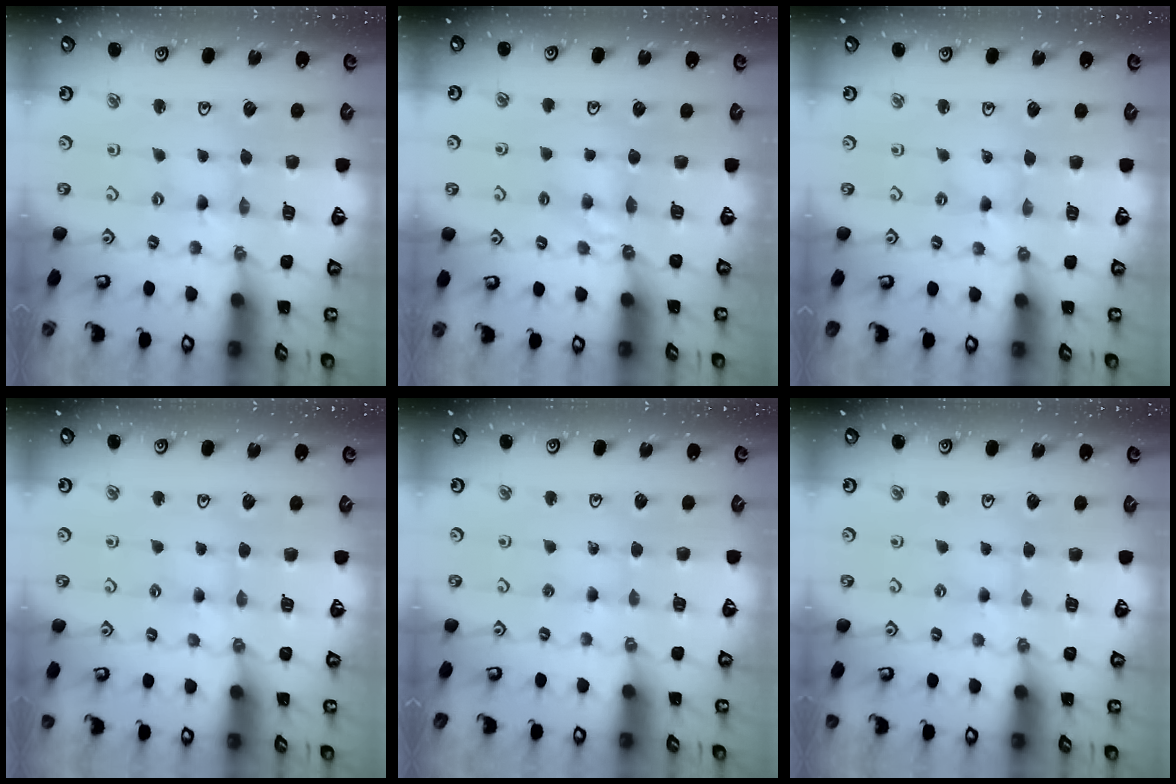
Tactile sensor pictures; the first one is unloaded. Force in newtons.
{"total": 4.6, "press": 4.6, "slide": 0.6}
{"total": 0.0}
{"total": 2.8, "press": 2.8, "slide": 0.3}
{"total": 2.3, "press": 2.3, "slide": 0.3}
{"total": 1.1, "press": 1.1, "slide": 0.4}